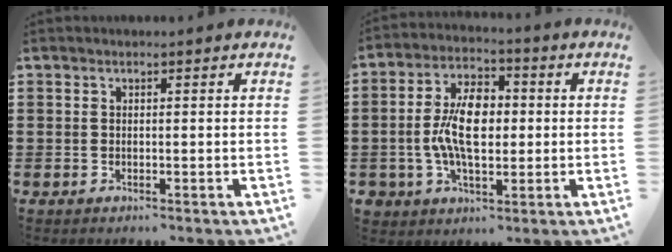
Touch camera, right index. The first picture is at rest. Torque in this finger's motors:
{"motor_torque": [2.14, 0.00, 0.47, 0.21]}